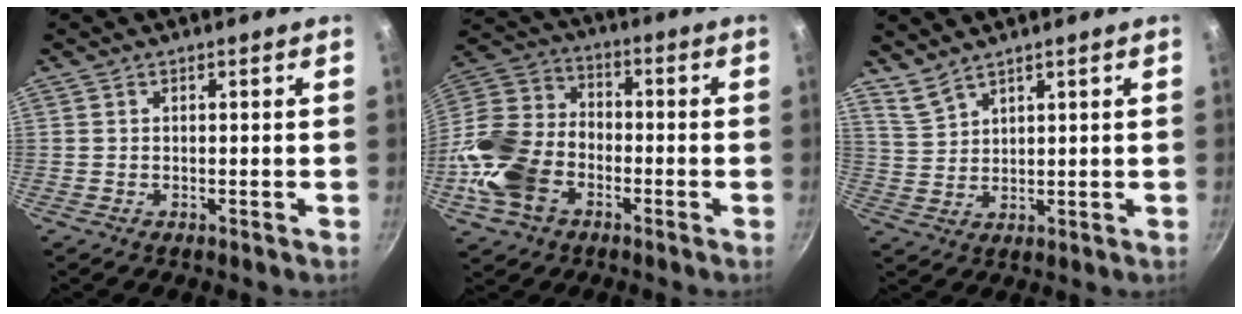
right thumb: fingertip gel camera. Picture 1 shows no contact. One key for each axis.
{"total": 17.4, "fx": -6.3, "fy": 12.3, "fz": 10.5, "tx": -0.204, "ty": 0.042, "tz": -0.139}
{"total": 4.0, "fx": 3.7, "fy": 1.0, "fz": 1.3, "tx": -0.027, "ty": -0.018, "tz": 0.084}